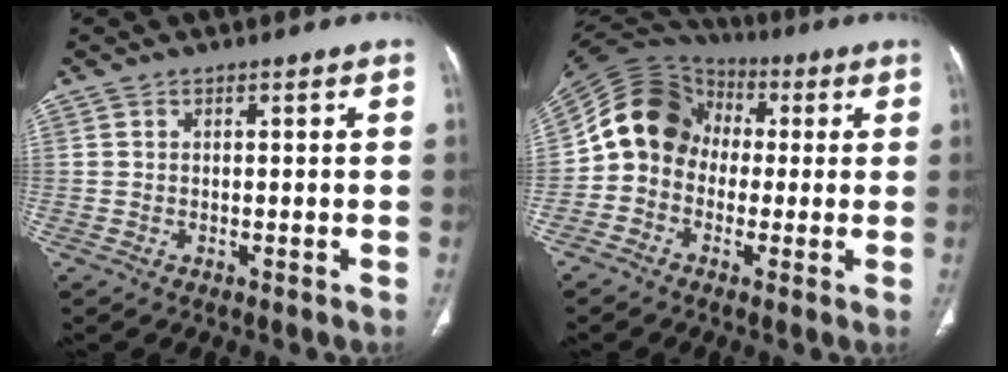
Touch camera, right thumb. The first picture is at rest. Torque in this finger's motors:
{"motor_torque": [1.64, 1.61, 0.87, -0.75, 0.11]}